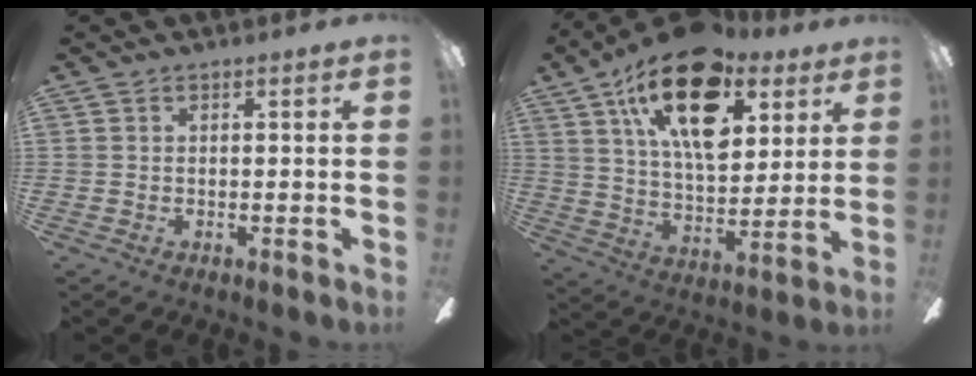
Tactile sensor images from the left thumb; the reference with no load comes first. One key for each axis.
{"total": 21.5, "fx": 11.7, "fy": 11.2, "fz": 14.2, "tx": -0.228, "ty": -0.048, "tz": 0.202}